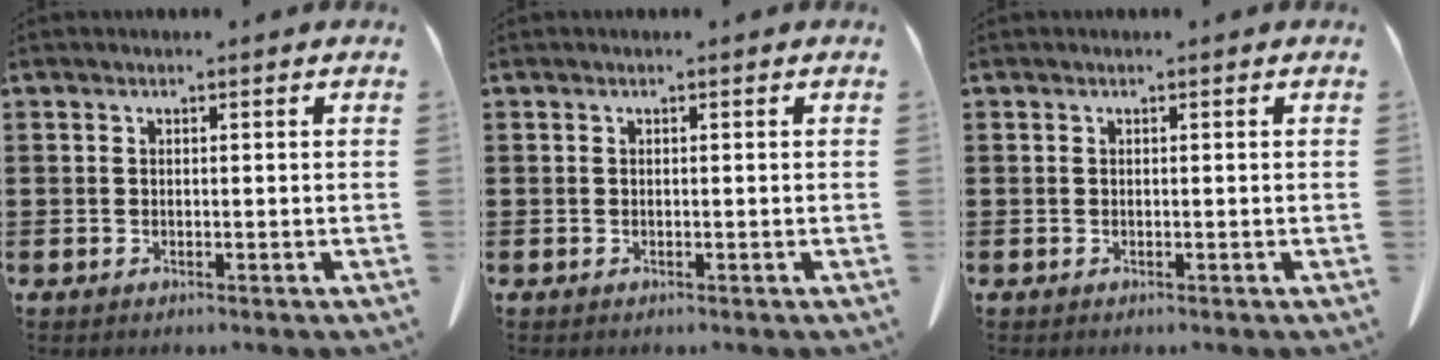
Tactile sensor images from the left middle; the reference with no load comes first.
{"total": 0.0}
{"total": 0.0}